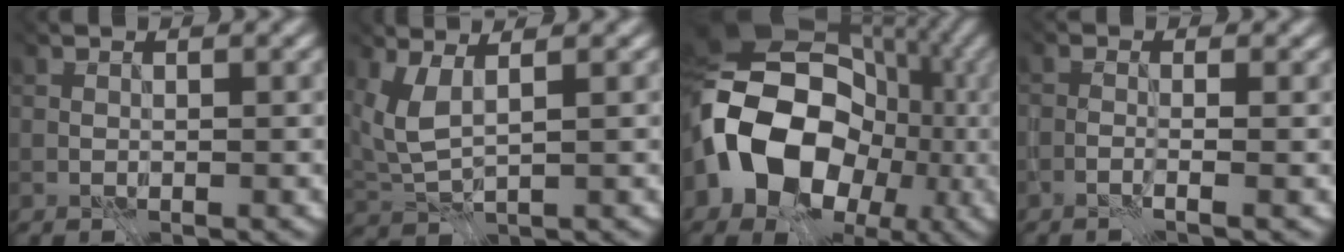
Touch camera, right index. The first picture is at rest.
{"total": 2.7, "force": [0.4, 0.9, 2.5], "torque": [-0.072, -0.010, 0.034]}
{"total": 15.7, "force": [-4.0, 11.8, 9.6], "torque": [-0.173, -0.022, -0.043]}
{"total": 2.2, "force": [-1.6, 0.2, 1.5], "torque": [0.002, 0.004, -0.043]}